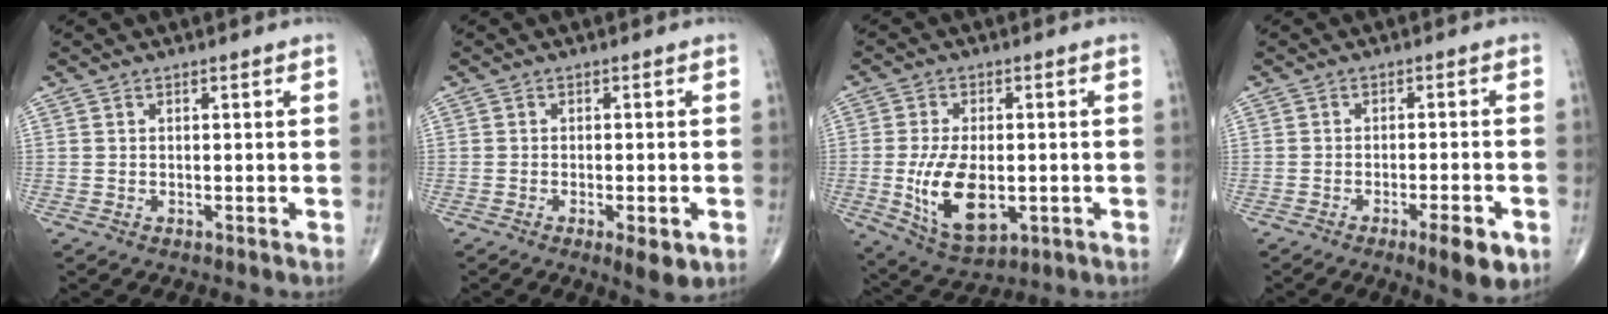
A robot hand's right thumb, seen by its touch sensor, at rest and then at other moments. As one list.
[{"total": 4.8, "force": [-1.9, 1.4, 4.1], "torque": [-0.058, -0.005, -0.022]}, {"total": 12.6, "force": [-2.0, 6.7, 10.5], "torque": [-0.188, -0.012, -0.021]}, {"total": 6.5, "force": [-3.1, 1.4, 5.5], "torque": [-0.078, 0.004, -0.041]}]